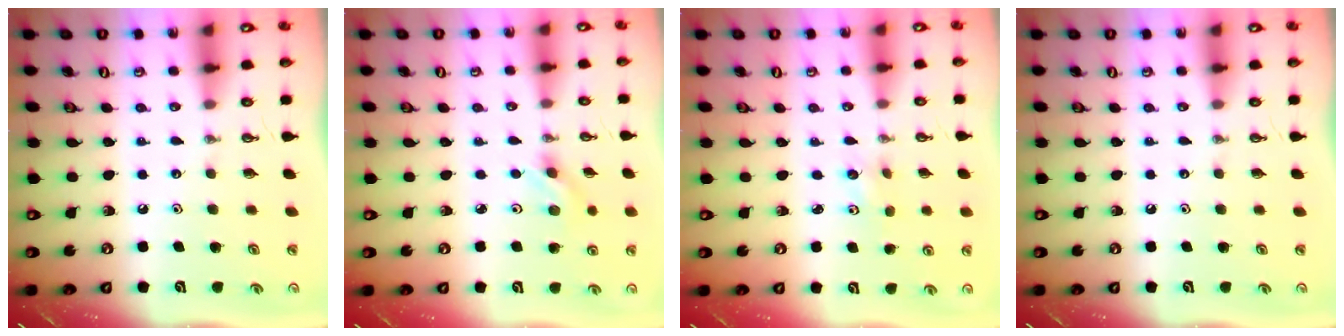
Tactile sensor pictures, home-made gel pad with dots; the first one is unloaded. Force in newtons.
{"total": 2.6, "press": 2.3, "slide": 1.3}
{"total": 5.7, "press": 5.0, "slide": 2.8}
{"total": 0.0}